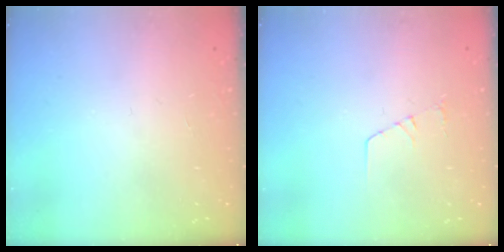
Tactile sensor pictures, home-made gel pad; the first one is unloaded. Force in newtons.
{"total": 3.4, "press": 3.4, "slide": 0.2}